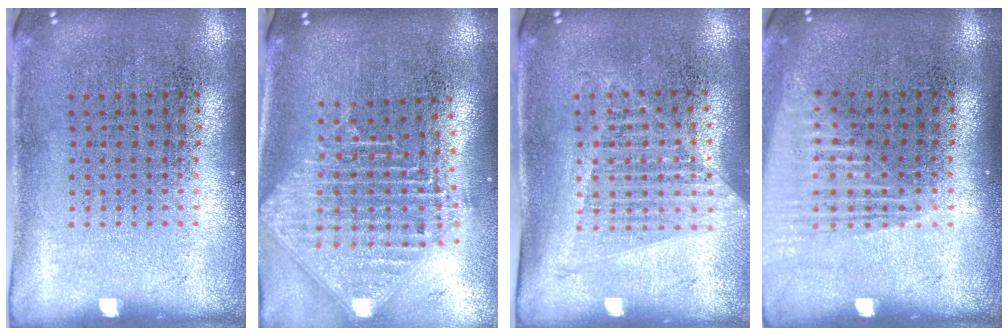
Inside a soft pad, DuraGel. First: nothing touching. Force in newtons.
{"total": 2.5, "press": 1.9, "slide": 1.7}
{"total": 1.2, "press": 1.1, "slide": 0.5}
{"total": 1.3, "press": 1.2, "slide": 0.2}